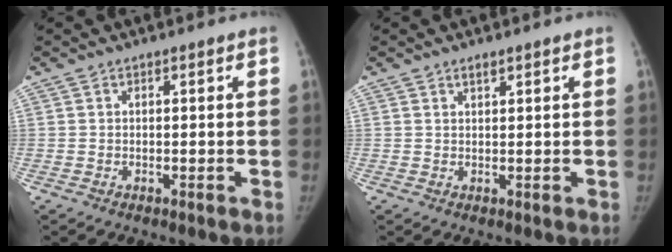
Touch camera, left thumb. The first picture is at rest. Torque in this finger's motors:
{"motor_torque": [0.05, 0.01, 0.03, -0.20, 0.04]}